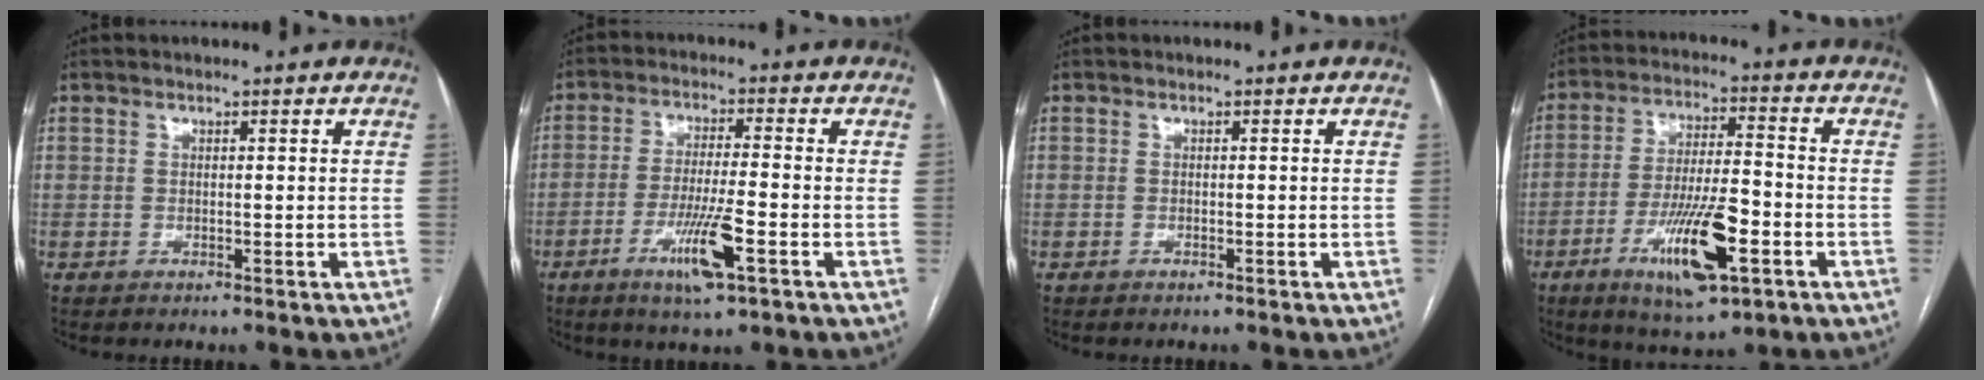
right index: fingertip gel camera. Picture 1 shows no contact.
{"total": 8.4, "force": [-3.8, 0.4, 7.4], "torque": [-0.142, -0.016, -0.066]}
{"total": 0.0}
{"total": 13.3, "force": [-5.5, 2.9, 11.8], "torque": [-0.220, -0.009, -0.087]}